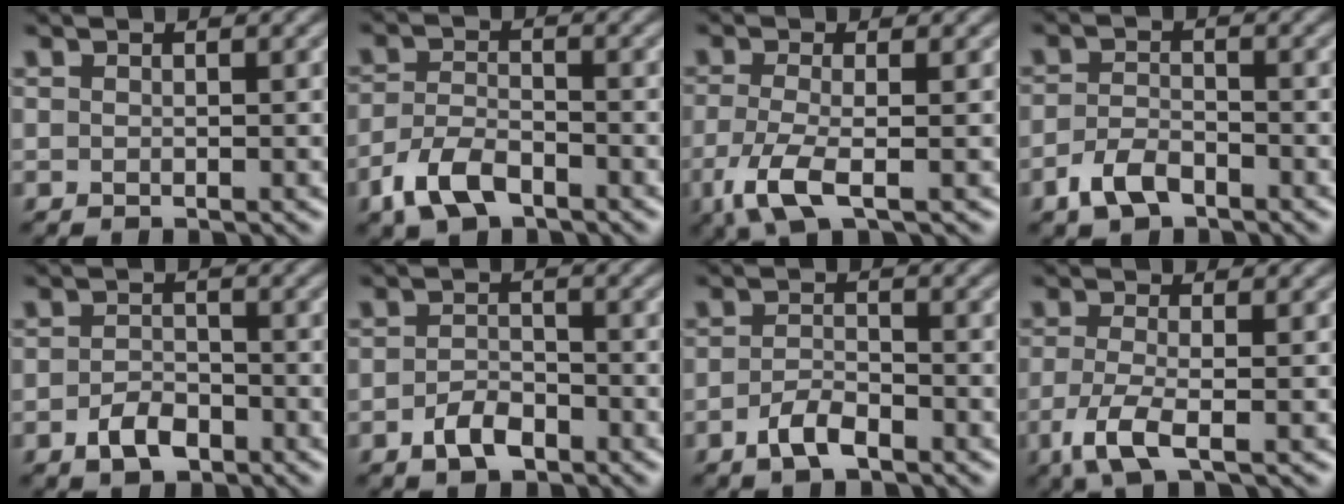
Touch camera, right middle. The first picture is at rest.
{"total": 4.2, "force": [-2.8, 2.0, 2.5], "torque": [-0.049, -0.001, -0.060]}
{"total": 4.2, "force": [-1.8, 1.2, 3.6], "torque": [-0.087, -0.013, -0.040]}
{"total": 3.0, "force": [-2.0, 1.5, 1.6], "torque": [-0.034, 0.003, -0.044]}
{"total": 2.8, "force": [-1.5, 1.7, 1.7], "torque": [-0.030, 0.002, -0.029]}
{"total": 2.7, "force": [-1.5, 1.5, 1.7], "torque": [-0.030, 0.004, -0.031]}
{"total": 2.6, "force": [-1.6, 1.1, 1.8], "torque": [-0.037, 0.003, -0.034]}
{"total": 3.8, "force": [-1.7, 1.0, 3.2], "torque": [-0.074, -0.010, -0.040]}